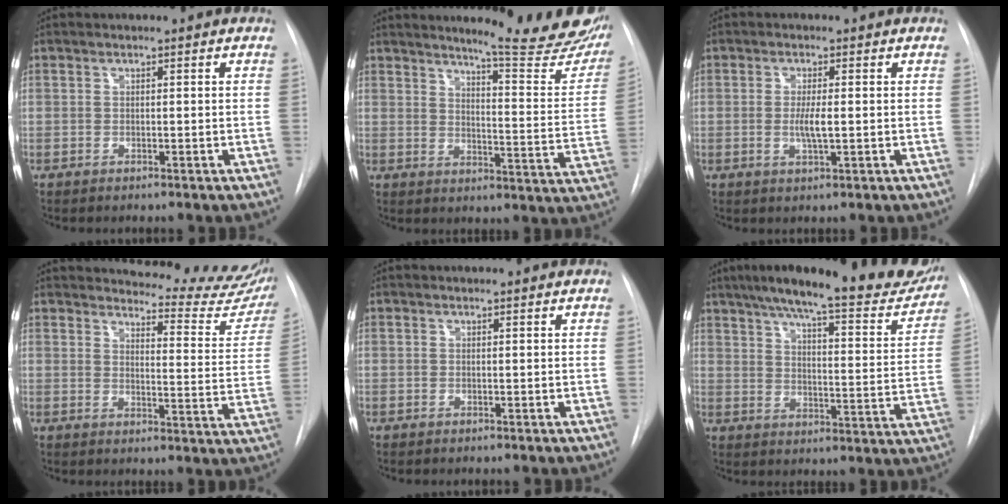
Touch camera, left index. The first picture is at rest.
{"total": 20.4, "force": [17.7, 1.4, 10.0], "torque": [-0.126, -0.089, 0.206]}
{"total": 3.1, "force": [-0.2, 0.4, 3.1], "torque": [-0.061, -0.006, -0.003]}
{"total": 18.2, "force": [17.3, 2.8, 4.6], "torque": [-0.042, -0.097, 0.181]}
{"total": 1.4, "force": [1.4, 0.0, 0.1], "torque": [-0.009, 0.005, 0.014]}
{"total": 26.7, "force": [22.2, 4.6, 14.0], "torque": [-0.209, -0.037, 0.278]}